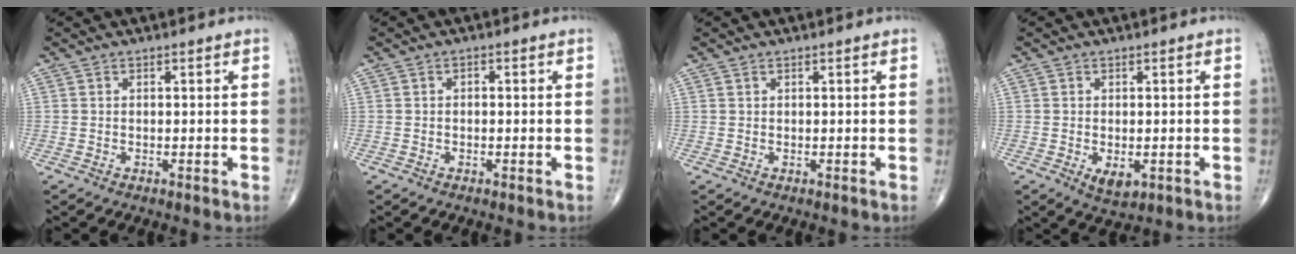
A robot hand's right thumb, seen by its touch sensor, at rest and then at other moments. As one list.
[{"total": 0.8, "force": [0.0, 0.6, 0.6], "torque": [-0.006, 0.003, -0.003]}, {"total": 0.0}, {"total": 3.4, "force": [-0.9, 1.9, 2.6], "torque": [-0.038, -0.007, -0.006]}]